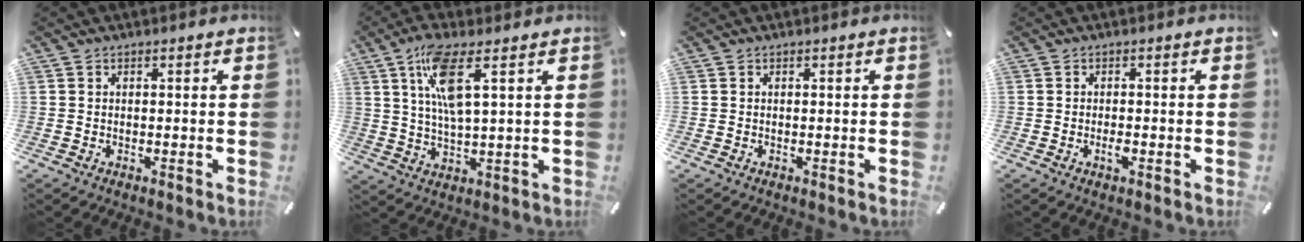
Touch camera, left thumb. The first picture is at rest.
{"total": 10.1, "force": [4.0, 2.4, 8.9], "torque": [-0.178, -0.002, 0.067]}
{"total": 0.0}
{"total": 1.9, "force": [-0.8, 0.7, 1.6], "torque": [-0.028, 0.002, -0.014]}